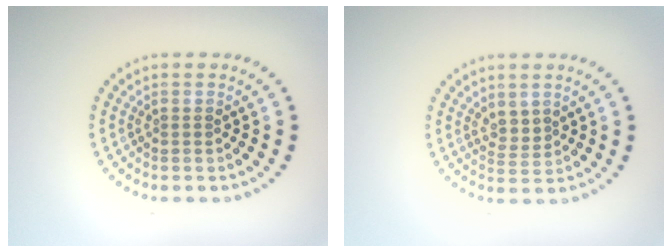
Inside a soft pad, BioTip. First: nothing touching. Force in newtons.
{"total": 1.6, "press": 1.3, "slide": 0.9}